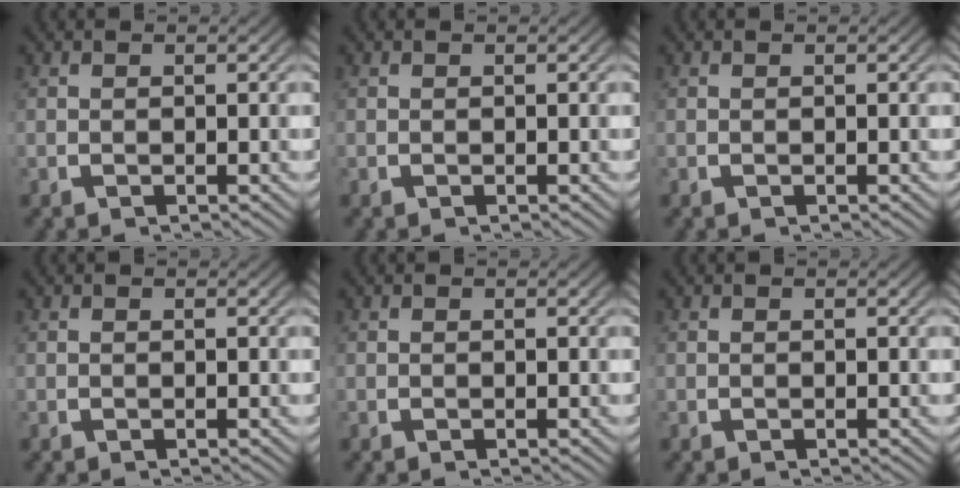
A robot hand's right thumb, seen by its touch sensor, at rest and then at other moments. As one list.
[{"total": 0.0}, {"total": 0.0}, {"total": 0.0}, {"total": 0.0}, {"total": 0.0}]